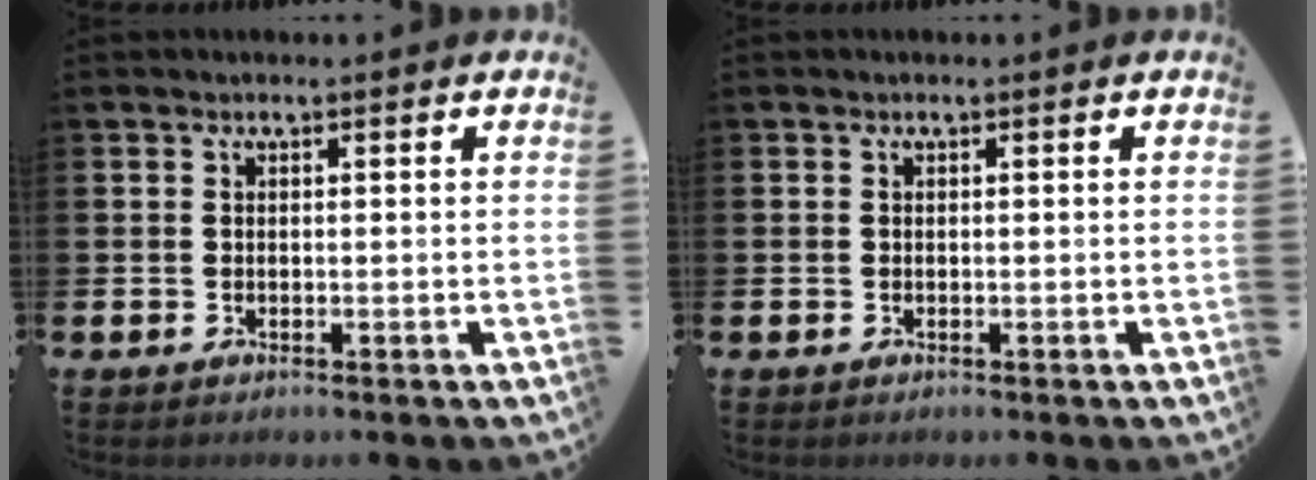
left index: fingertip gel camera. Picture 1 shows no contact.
{"total": 0.0}